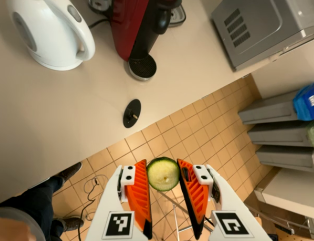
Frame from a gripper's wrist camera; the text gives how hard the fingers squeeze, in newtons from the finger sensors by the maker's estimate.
{"total": 8.4, "left": 8.2, "right": 8.6}